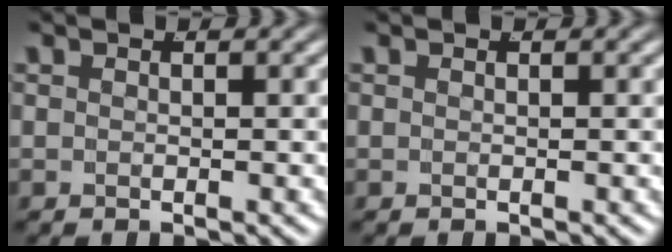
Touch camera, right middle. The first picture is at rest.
{"total": 0.0}